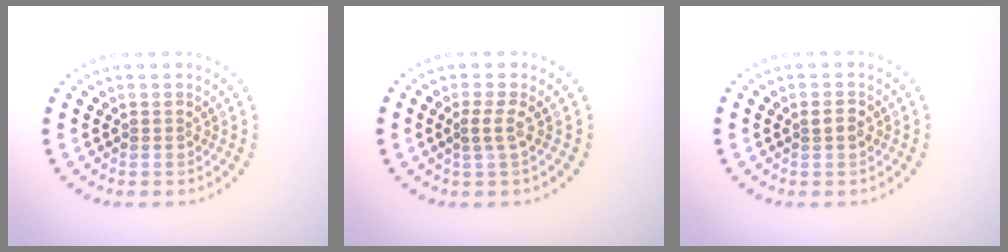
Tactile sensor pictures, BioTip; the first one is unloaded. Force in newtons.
{"total": 1.5, "press": 1.1, "slide": 1.0}
{"total": 1.2, "press": 1.1, "slide": 0.3}